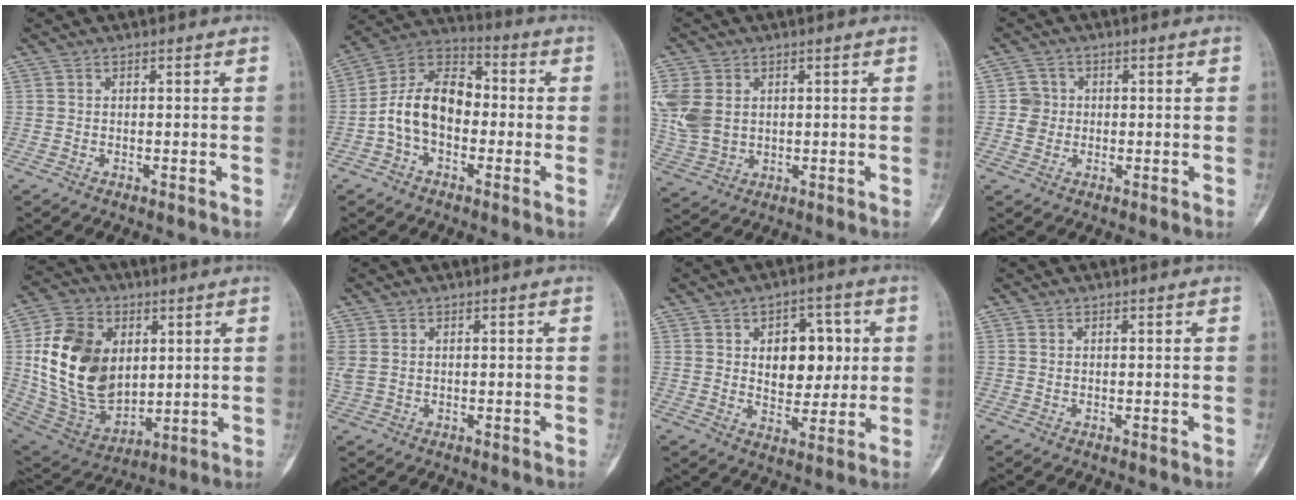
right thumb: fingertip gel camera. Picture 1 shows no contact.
{"total": 12.9, "force": [-1.9, 8.3, 9.7], "torque": [-0.160, 0.041, -0.048]}
{"total": 10.3, "force": [2.0, 7.6, 6.5], "torque": [-0.138, -0.002, 0.052]}
{"total": 3.2, "force": [0.1, 3.2, 0.6], "torque": [0.013, 0.008, 0.000]}
{"total": 21.3, "force": [3.4, 14.9, 14.9], "torque": [-0.253, -0.018, 0.080]}
{"total": 3.5, "force": [0.7, 2.4, 2.5], "torque": [-0.079, 0.007, 0.020]}
{"total": 11.1, "force": [2.2, 7.2, 8.2], "torque": [-0.065, -0.005, 0.037]}
{"total": 0.0}